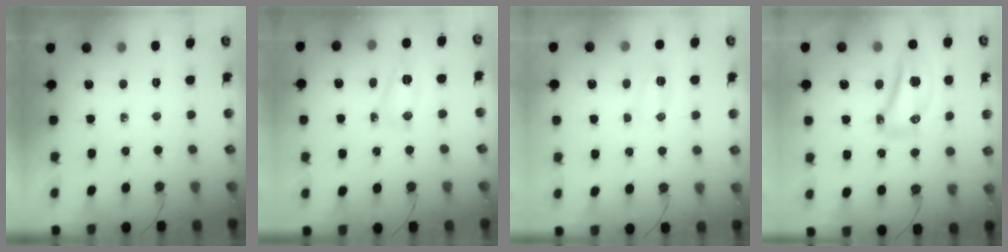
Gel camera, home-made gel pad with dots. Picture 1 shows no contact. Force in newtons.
{"total": 5.5, "press": 5.5, "slide": 0.6}
{"total": 6.0, "press": 6.0, "slide": 0.7}
{"total": 21.3, "press": 16.2, "slide": 13.9}